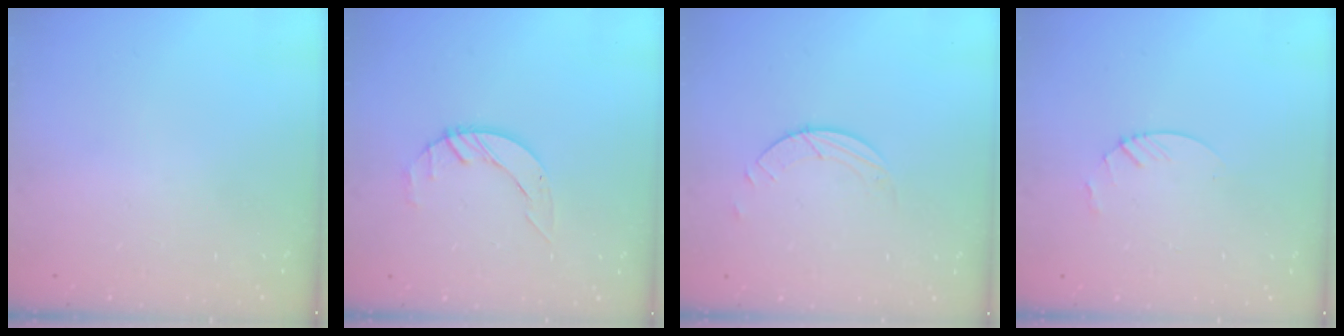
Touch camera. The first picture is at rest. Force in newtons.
{"total": 2.7, "press": 2.7, "slide": 0.3}
{"total": 2.0, "press": 2.0, "slide": 0.2}
{"total": 3.0, "press": 3.0, "slide": 0.3}